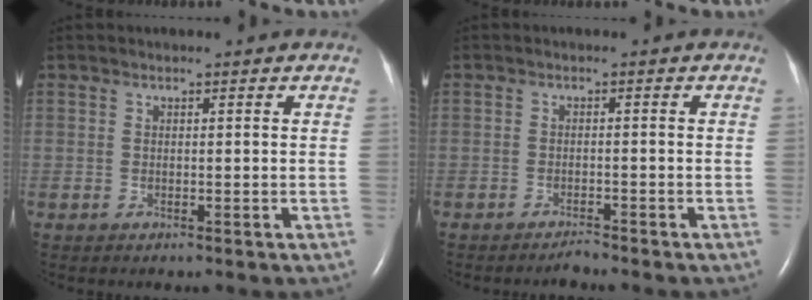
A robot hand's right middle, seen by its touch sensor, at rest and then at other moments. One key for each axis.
{"total": 1.2, "fx": -1.2, "fy": -0.1, "fz": 0.1, "tx": -0.004, "ty": -0.004, "tz": -0.017}